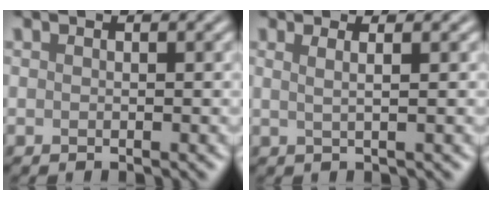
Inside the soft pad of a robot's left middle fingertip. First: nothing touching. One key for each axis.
{"total": 1.0, "fx": 0.4, "fy": -0.4, "fz": 0.8, "tx": -0.027, "ty": -0.004, "tz": 0.003}